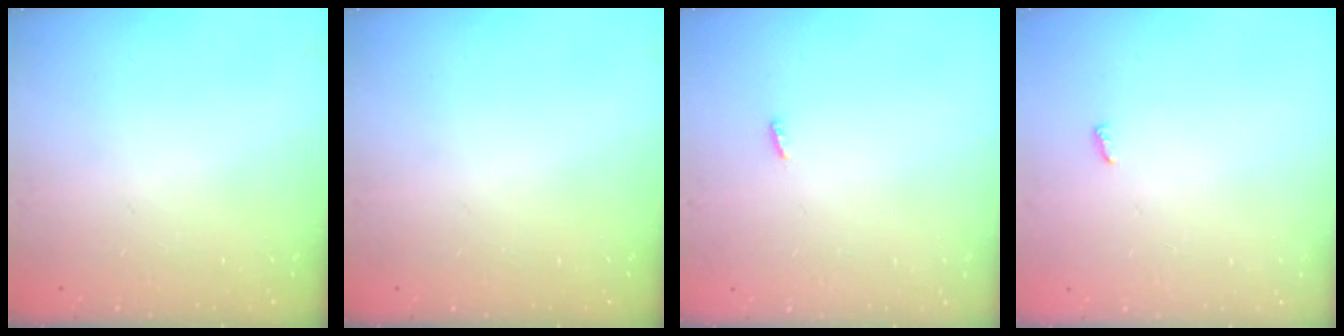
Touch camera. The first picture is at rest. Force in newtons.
{"total": 0.0}
{"total": 3.0, "press": 2.9, "slide": 0.8}
{"total": 3.5, "press": 3.5, "slide": 0.3}